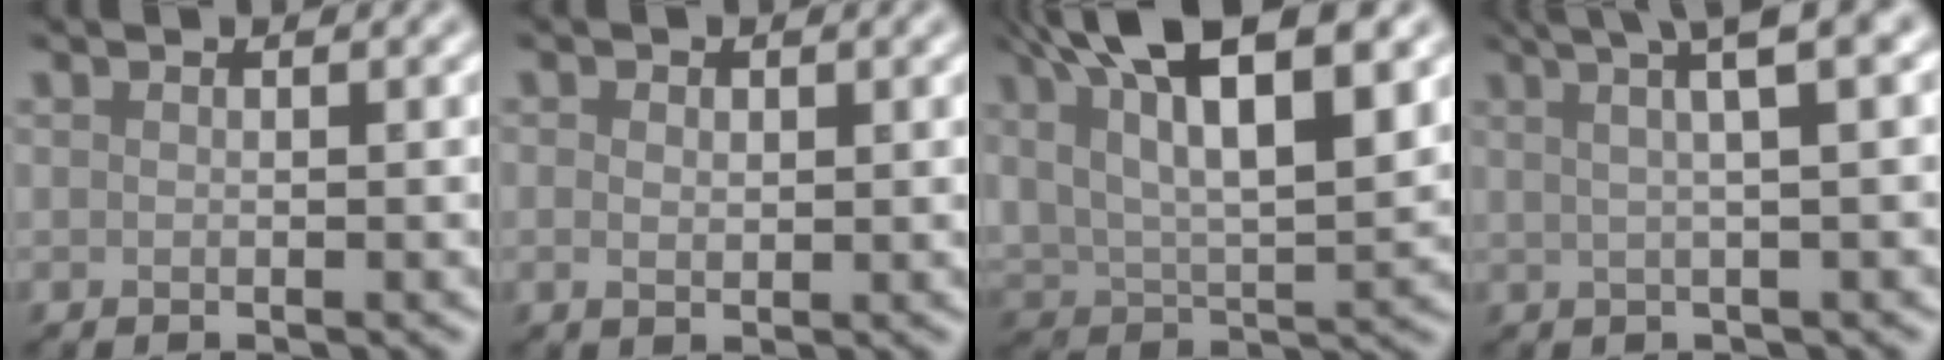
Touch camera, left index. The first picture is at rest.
{"total": 1.3, "force": [0.4, 0.9, 0.8], "torque": [-0.014, 0.000, 0.006]}
{"total": 13.2, "force": [7.1, 4.7, 10.1], "torque": [-0.154, 0.023, 0.099]}
{"total": 6.0, "force": [3.0, 1.4, 5.0], "torque": [-0.060, 0.024, 0.024]}